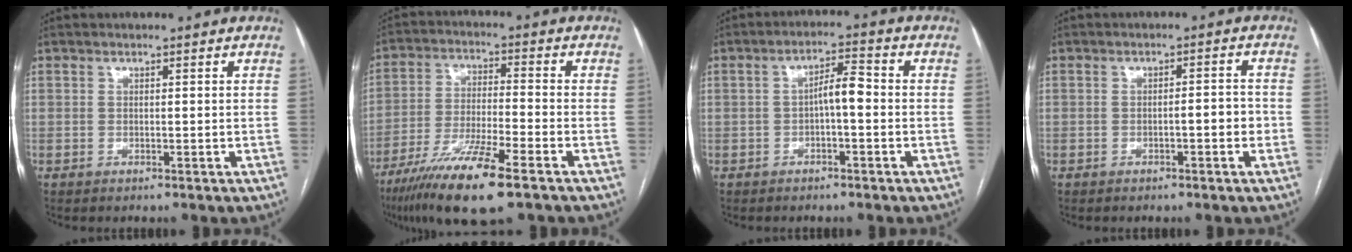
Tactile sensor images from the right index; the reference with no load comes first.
{"total": 13.8, "force": [-8.6, 1.1, 10.7], "torque": [-0.211, -0.034, -0.155]}
{"total": 4.2, "force": [-0.6, 1.1, 4.0], "torque": [-0.065, 0.016, -0.008]}
{"total": 2.9, "force": [-1.1, 0.7, 2.6], "torque": [-0.035, 0.009, -0.015]}